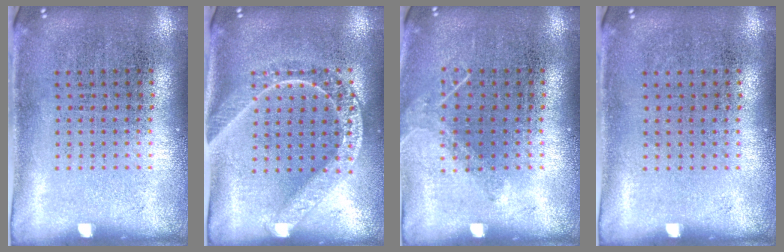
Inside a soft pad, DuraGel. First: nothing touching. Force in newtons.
{"total": 1.8, "press": 1.7, "slide": 0.6}
{"total": 1.0, "press": 0.9, "slide": 0.2}
{"total": 0.0}